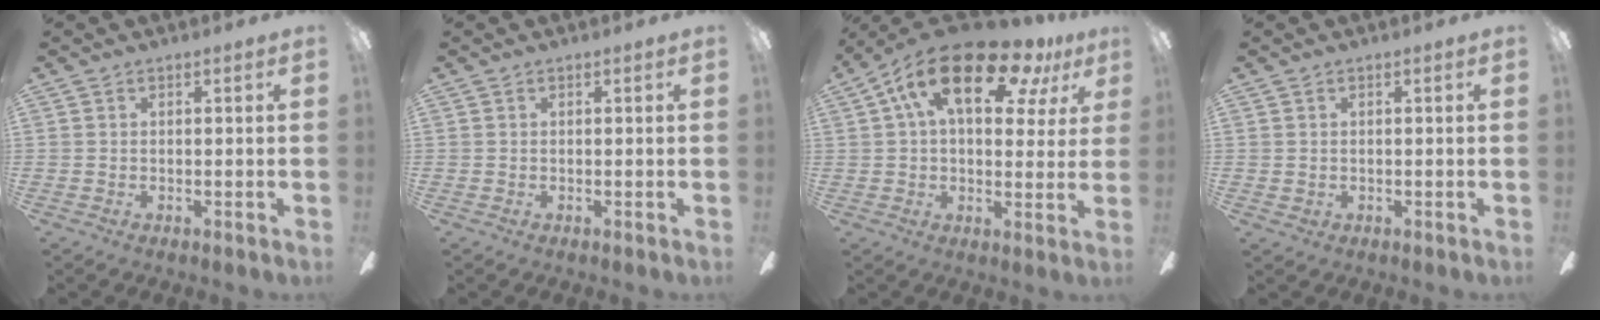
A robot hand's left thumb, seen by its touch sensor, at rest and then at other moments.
{"total": 0.0}
{"total": 18.6, "force": [9.4, 8.3, 13.8], "torque": [-0.242, -0.028, 0.153]}
{"total": 0.8, "force": [0.3, 0.7, 0.2], "torque": [-0.005, 0.004, 0.004]}